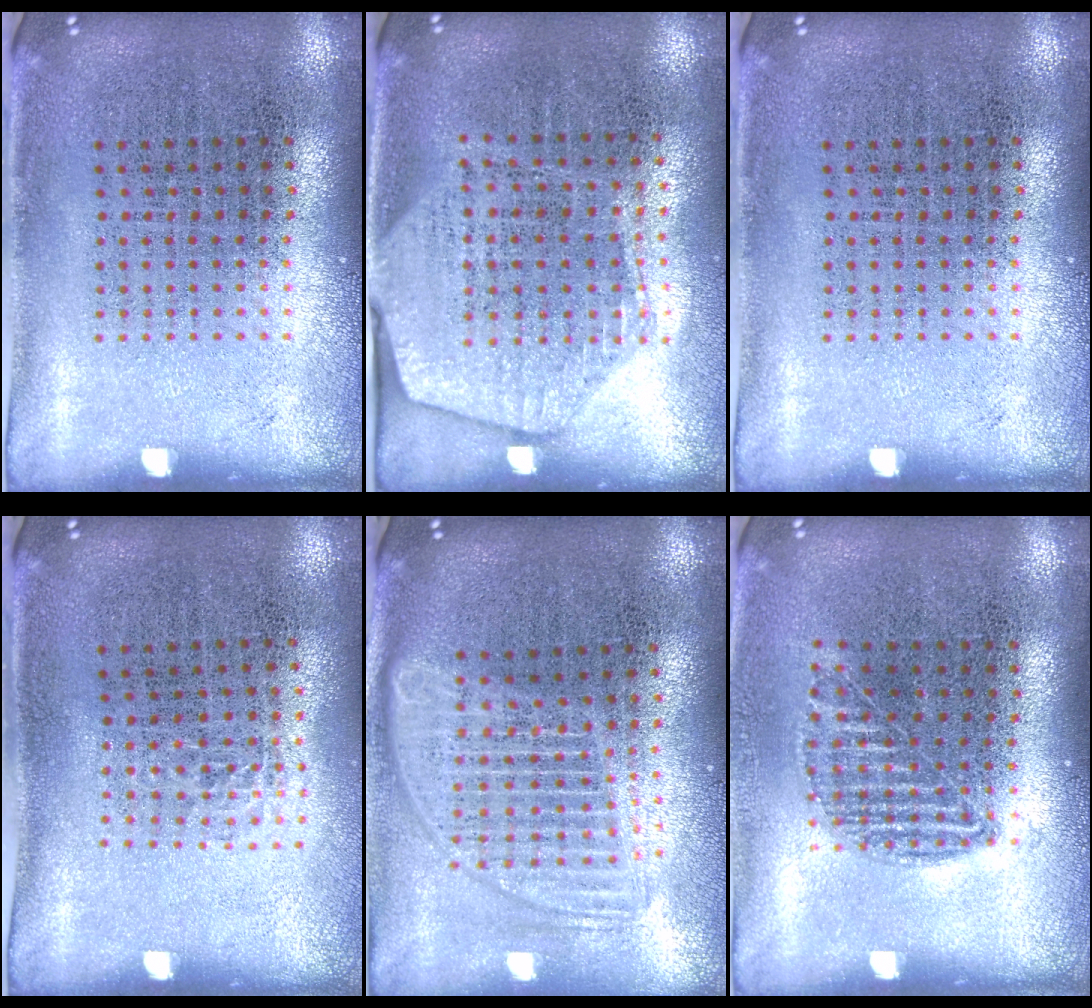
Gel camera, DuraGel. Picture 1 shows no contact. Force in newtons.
{"total": 1.8, "press": 1.6, "slide": 0.8}
{"total": 0.0}
{"total": 0.6, "press": 0.5, "slide": 0.5}
{"total": 1.8, "press": 1.5, "slide": 0.9}
{"total": 0.9, "press": 0.9, "slide": 0.4}